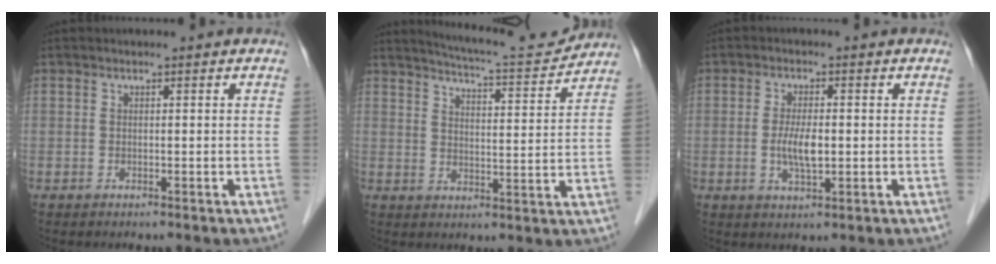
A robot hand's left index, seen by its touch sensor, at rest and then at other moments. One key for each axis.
{"total": 11.5, "fx": 11.1, "fy": 0.2, "fz": 2.9, "tx": -0.050, "ty": -0.003, "tz": 0.153}
{"total": 4.4, "fx": -0.5, "fy": 1.2, "fz": 4.2, "tx": -0.085, "ty": -0.004, "tz": -0.008}